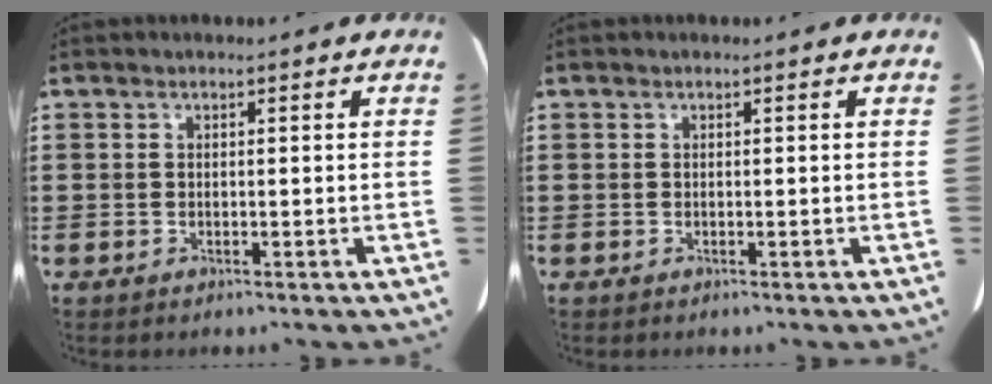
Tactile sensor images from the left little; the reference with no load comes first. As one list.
[{"total": 0.0}]